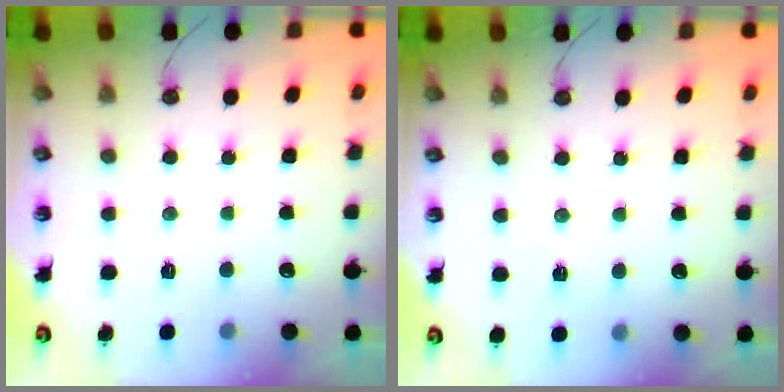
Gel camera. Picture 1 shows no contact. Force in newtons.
{"total": 2.6, "press": 2.5, "slide": 0.8}